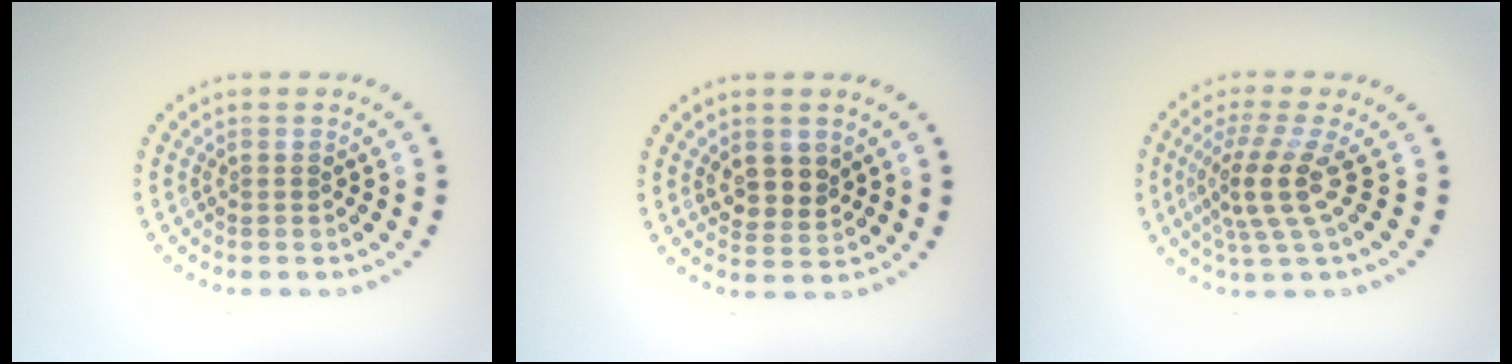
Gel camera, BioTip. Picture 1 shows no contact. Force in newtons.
{"total": 2.7, "press": 2.5, "slide": 1.0}
{"total": 4.0, "press": 2.8, "slide": 2.9}